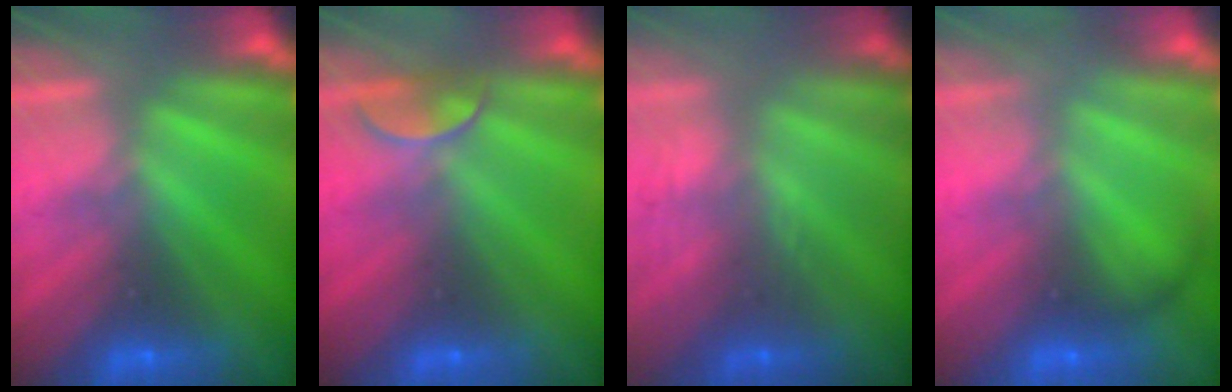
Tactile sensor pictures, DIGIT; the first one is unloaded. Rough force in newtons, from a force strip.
{"total": 2.4}
{"total": 3.0}
{"total": 2.0}